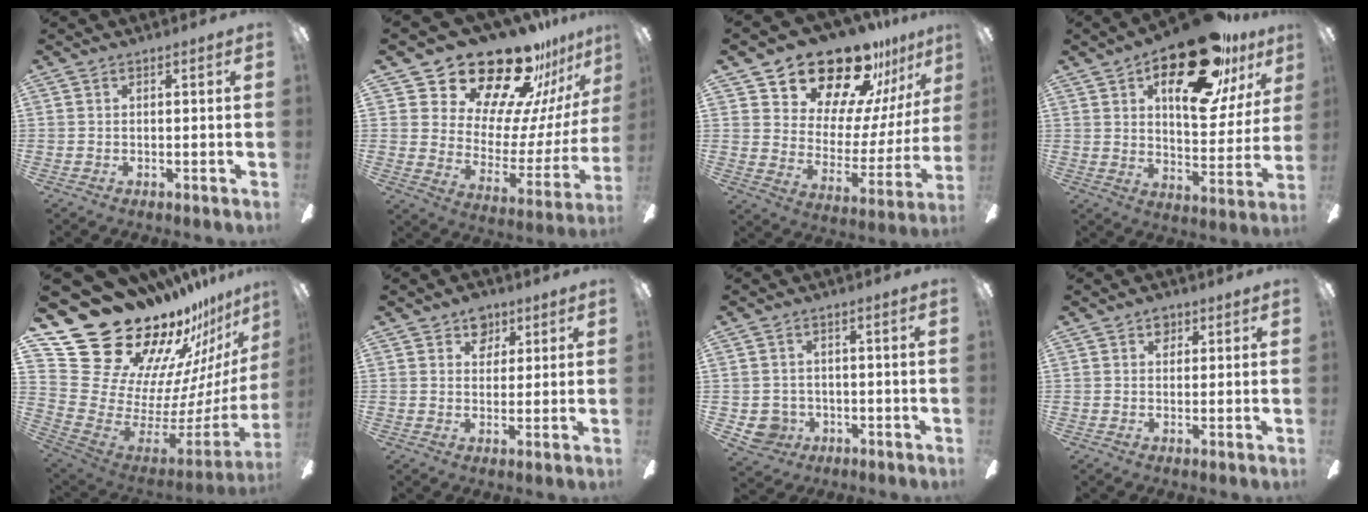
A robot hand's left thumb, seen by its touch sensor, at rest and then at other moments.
{"total": 24.7, "force": [20.6, 9.7, 9.5], "torque": [-0.148, -0.156, 0.370]}
{"total": 21.5, "force": [18.5, 8.5, 6.9], "torque": [-0.118, -0.140, 0.332]}
{"total": 26.2, "force": [16.2, 11.1, 17.2], "torque": [-0.246, -0.085, 0.265]}
{"total": 25.9, "force": [19.6, 13.4, 10.3], "torque": [-0.161, -0.192, 0.416]}
{"total": 5.9, "force": [3.8, 4.3, 1.5], "torque": [-0.007, -0.015, 0.065]}
{"total": 4.7, "force": [-0.9, 4.6, 0.6], "torque": [-0.026, 0.003, -0.015]}
{"total": 3.2, "force": [1.9, 2.3, 1.2], "torque": [-0.003, -0.003, 0.030]}